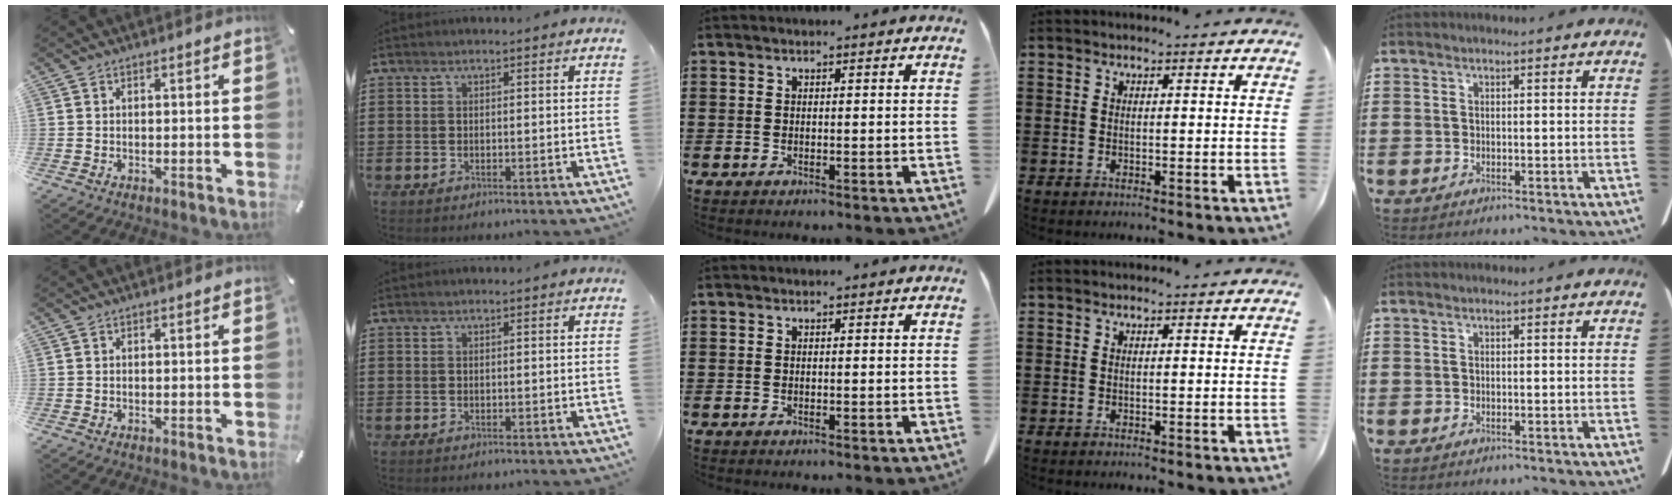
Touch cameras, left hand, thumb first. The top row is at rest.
{}